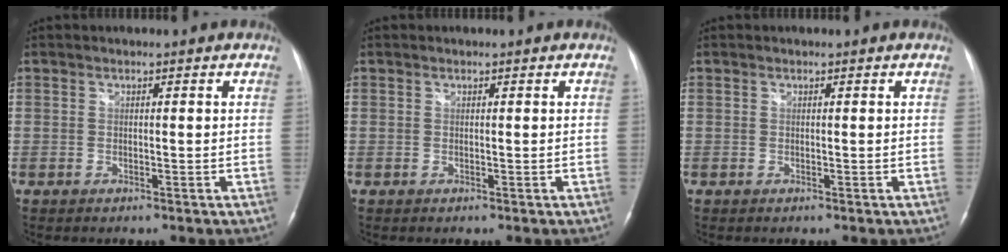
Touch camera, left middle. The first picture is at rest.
{"total": 0.0}
{"total": 0.0}